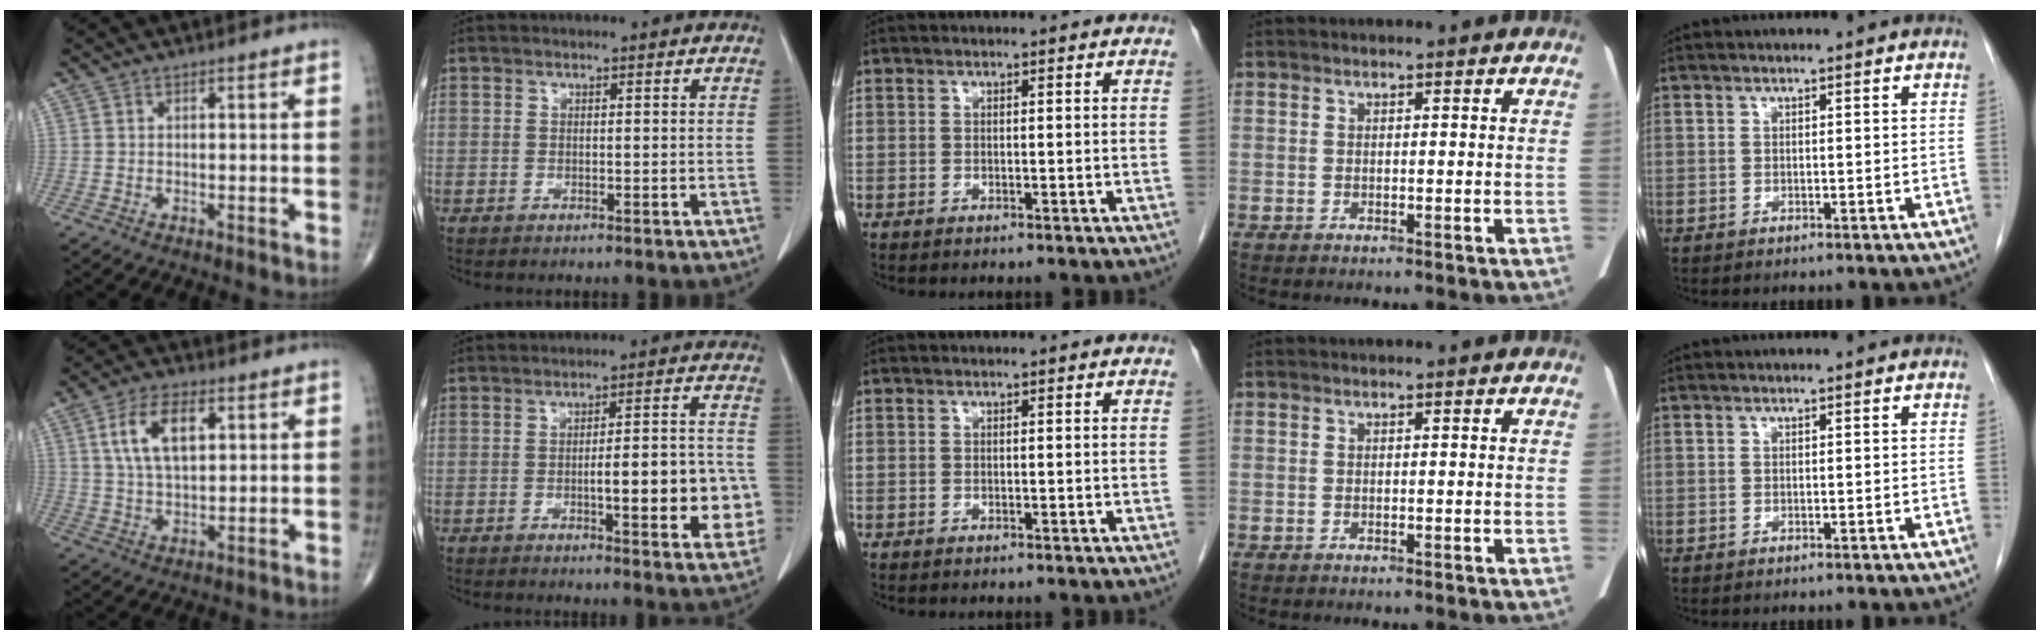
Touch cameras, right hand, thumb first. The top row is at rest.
{"thumb": {"total": 10.0, "force": [3.2, 5.0, 8.0], "torque": [-0.143, -0.003, 0.061]}, "index": {"total": 11.8, "force": [-2.2, 2.7, 11.3], "torque": [-0.139, 0.012, -0.023]}}